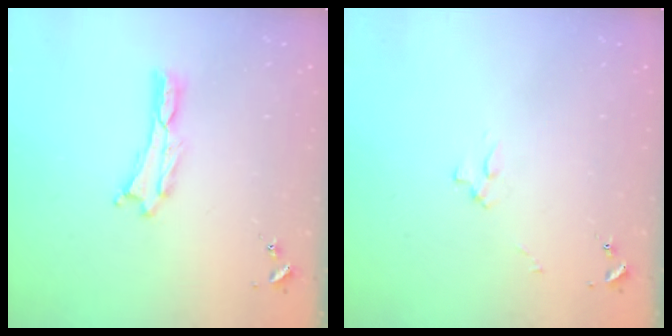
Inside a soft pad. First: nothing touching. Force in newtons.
{"total": 2.5, "press": 2.5, "slide": 0.3}